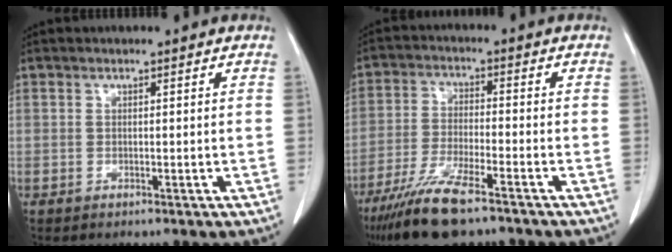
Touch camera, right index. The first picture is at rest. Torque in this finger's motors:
{"motor_torque": [1.11, -1.03, 0.24, 0.16]}